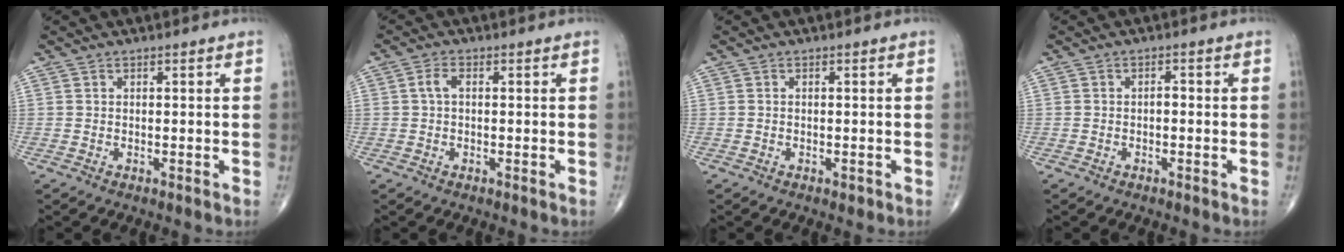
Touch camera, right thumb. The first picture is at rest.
{"total": 2.3, "force": [0.2, 1.3, 1.9], "torque": [-0.038, 0.008, 0.001]}
{"total": 0.8, "force": [-0.4, 0.4, 0.5], "torque": [-0.007, -0.002, -0.005]}
{"total": 1.0, "force": [-0.3, 0.6, 0.8], "torque": [-0.010, 0.004, -0.009]}